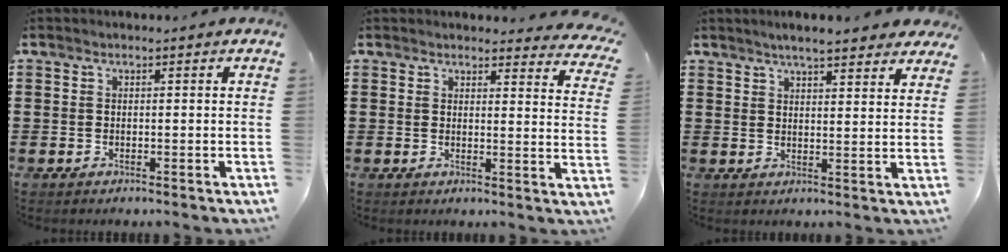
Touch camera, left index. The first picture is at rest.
{"total": 3.3, "force": [3.2, 0.4, 0.8], "torque": [-0.013, -0.016, 0.056]}
{"total": 4.8, "force": [4.3, 0.3, 1.9], "torque": [-0.050, -0.007, 0.078]}